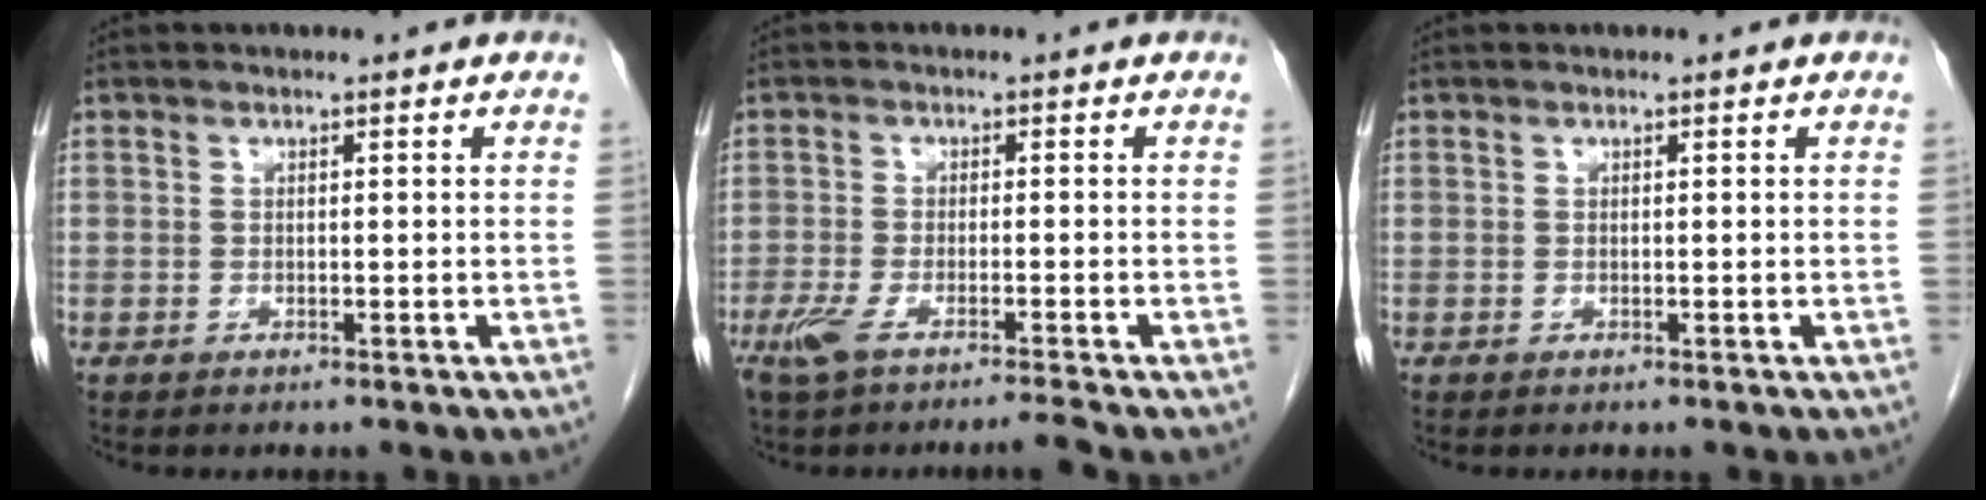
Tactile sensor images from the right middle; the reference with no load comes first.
{"total": 5.2, "force": [-3.9, -0.1, 3.5], "torque": [-0.065, -0.010, -0.074]}
{"total": 0.0}